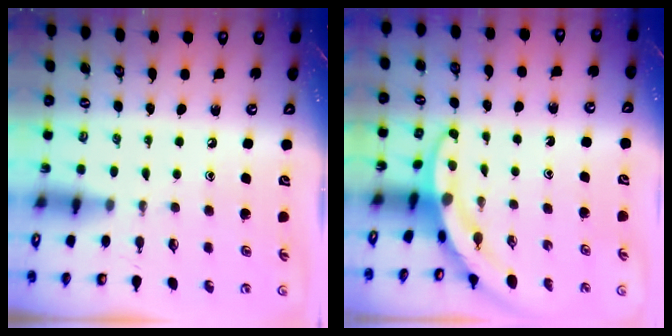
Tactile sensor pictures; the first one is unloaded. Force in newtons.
{"total": 3.3, "press": 3.3, "slide": 0.2}